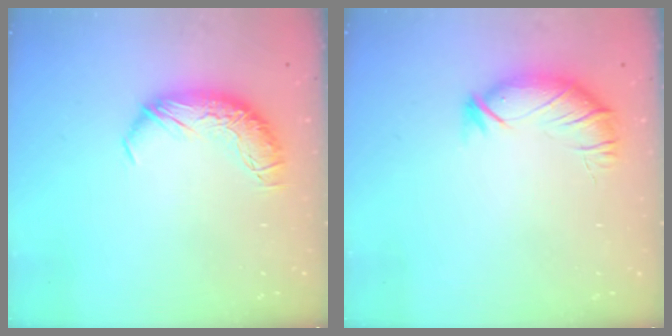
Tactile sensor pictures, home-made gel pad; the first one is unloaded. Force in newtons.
{"total": 3.2, "press": 2.6, "slide": 2.0}